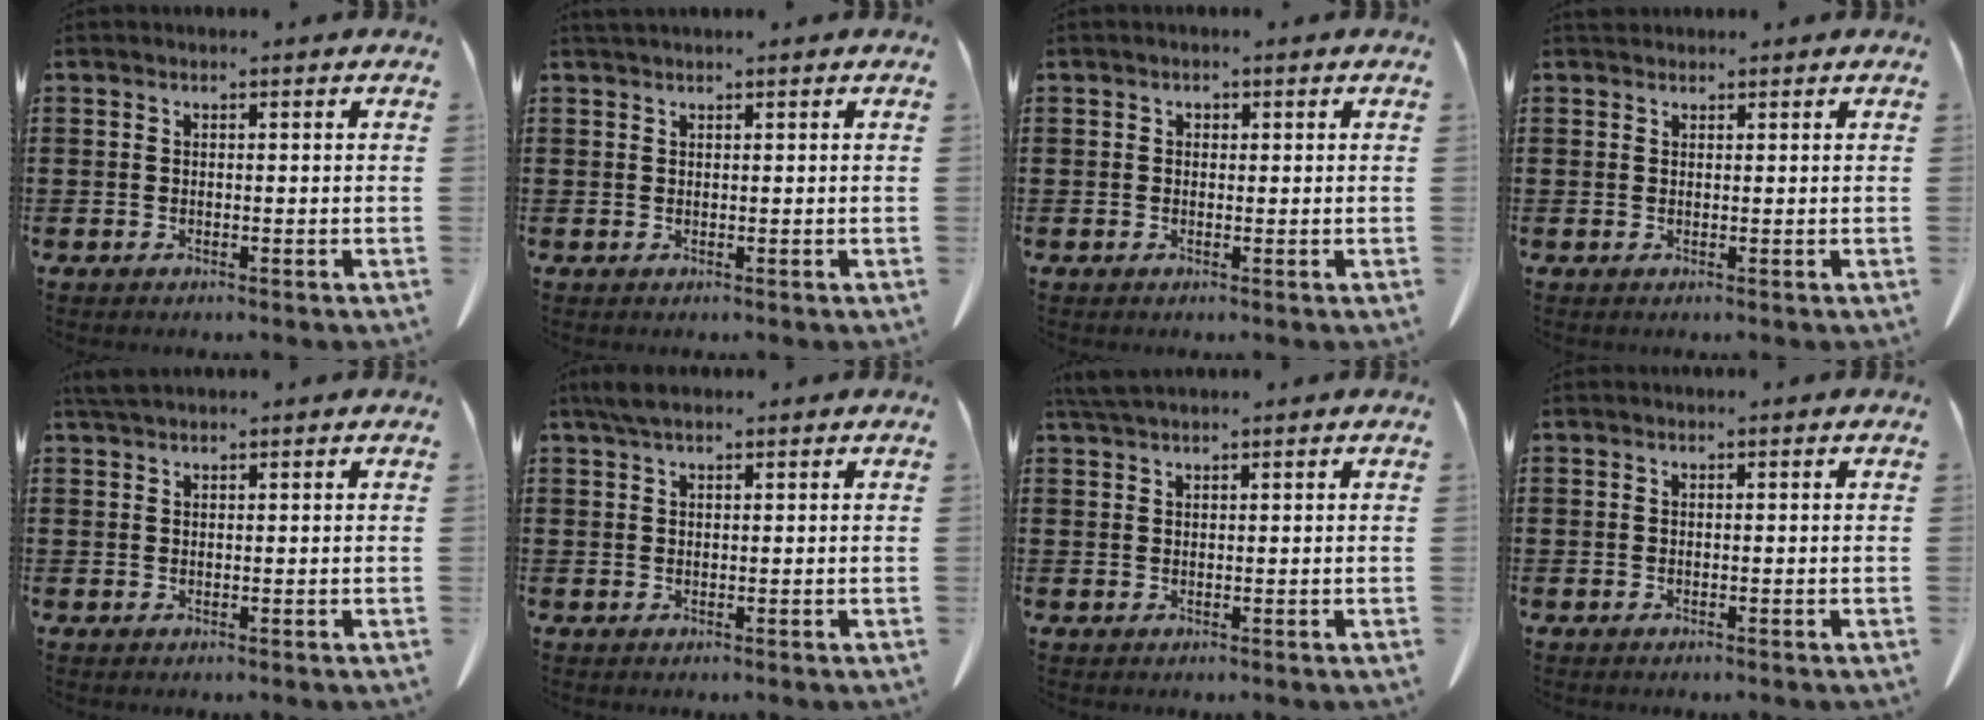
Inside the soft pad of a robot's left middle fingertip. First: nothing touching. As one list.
[{"total": 0.8, "force": [0.7, 0.0, 0.3], "torque": [-0.008, 0.000, 0.015]}, {"total": 0.6, "force": [0.2, 0.5, 0.2], "torque": [-0.006, 0.004, 0.003]}, {"total": 1.0, "force": [0.9, 0.4, 0.2], "torque": [-0.006, 0.003, 0.017]}, {"total": 1.6, "force": [1.4, 0.2, 0.8], "torque": [-0.019, 0.001, 0.026]}, {"total": 2.7, "force": [1.7, 0.8, 1.9], "torque": [-0.041, 0.005, 0.032]}, {"total": 2.3, "force": [1.9, 0.3, 1.3], "torque": [-0.030, 0.001, 0.036]}, {"total": 0.0}]